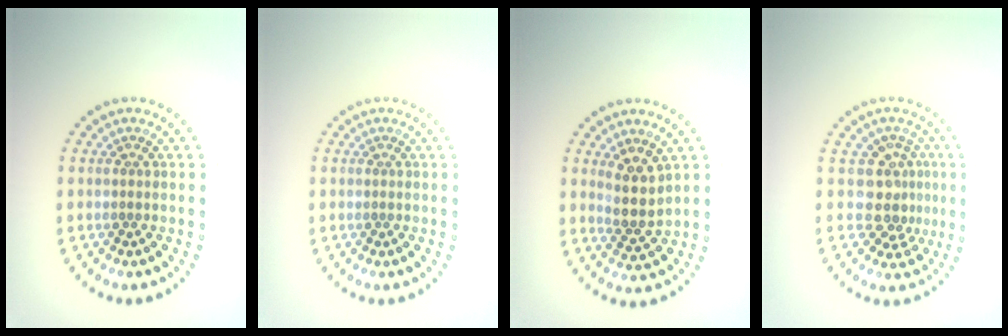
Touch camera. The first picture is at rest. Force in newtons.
{"total": 0.0}
{"total": 3.0, "press": 2.5, "slide": 1.5}
{"total": 3.3, "press": 2.5, "slide": 2.2}